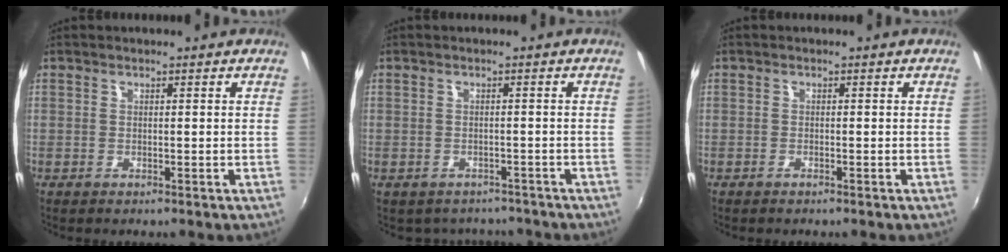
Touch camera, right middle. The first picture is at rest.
{"total": 5.1, "force": [-4.3, 2.8, 0.8], "torque": [-0.020, -0.006, -0.053]}
{"total": 0.6, "force": [-0.5, 0.1, 0.3], "torque": [-0.003, -0.001, -0.013]}